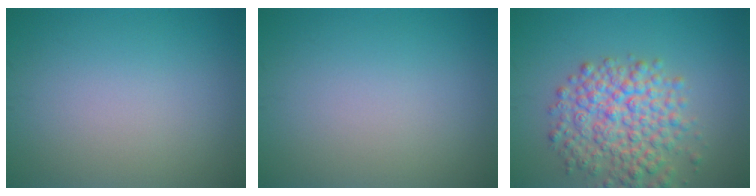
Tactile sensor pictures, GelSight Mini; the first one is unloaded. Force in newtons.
{"total": 0.0}
{"total": 6.4, "press": 6.4, "slide": 0.3}